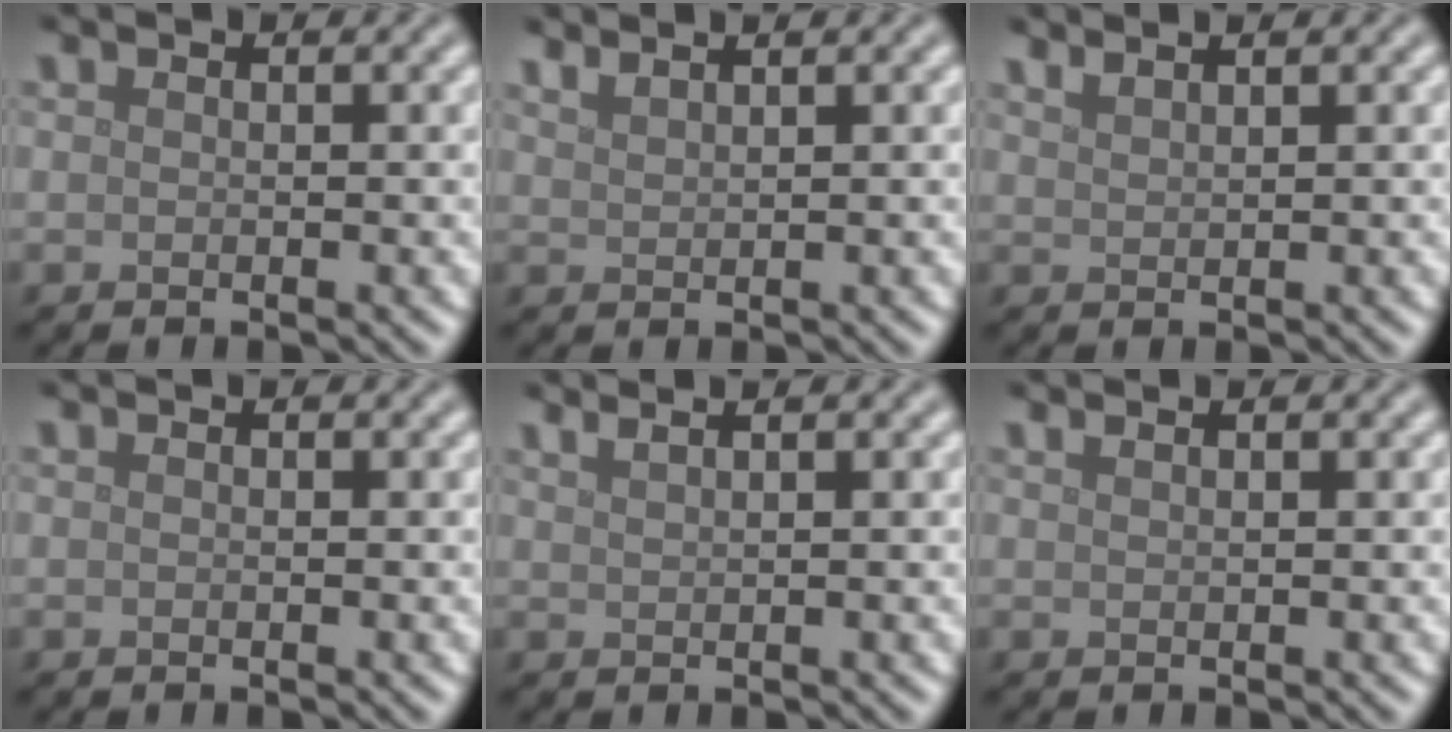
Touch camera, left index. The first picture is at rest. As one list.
[{"total": 2.7, "force": [2.2, 1.0, 1.3], "torque": [-0.004, 0.010, 0.014]}, {"total": 2.4, "force": [1.9, 0.8, 1.1], "torque": [-0.003, 0.006, 0.013]}, {"total": 0.0}, {"total": 3.1, "force": [2.3, 1.2, 1.8], "torque": [-0.007, 0.015, 0.006]}, {"total": 1.1, "force": [0.8, 0.4, 0.6], "torque": [-0.003, -0.003, 0.005]}]